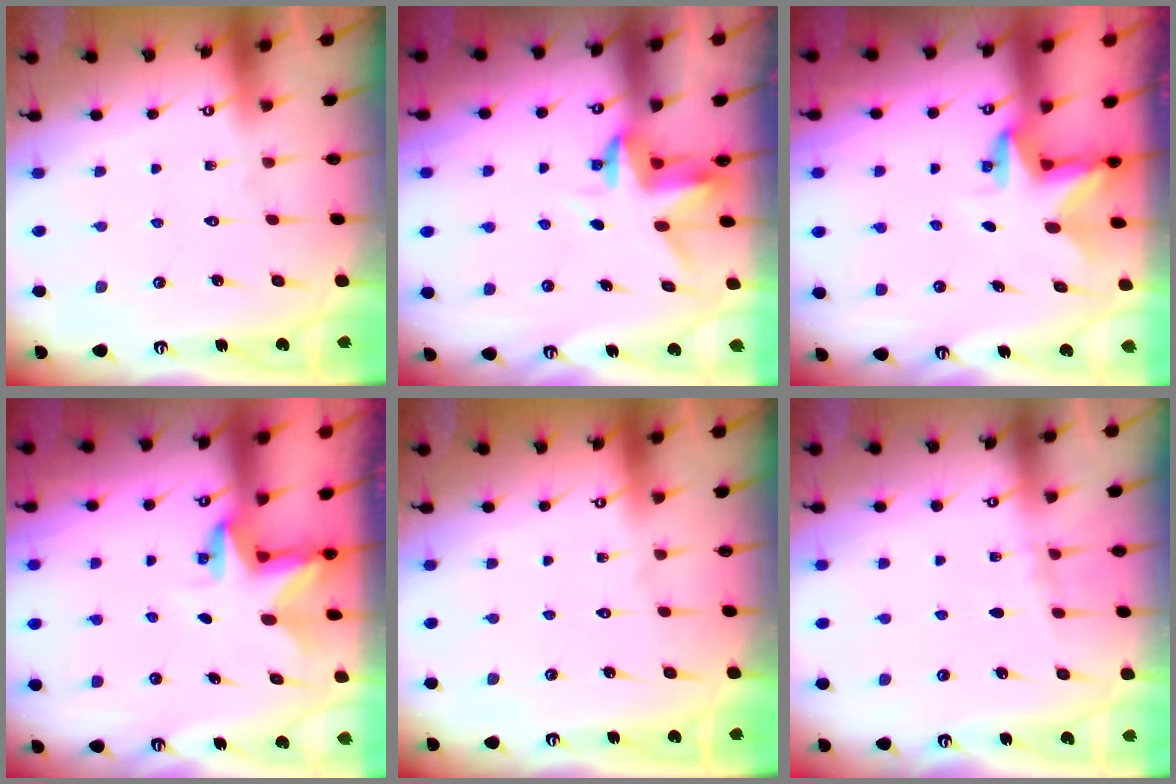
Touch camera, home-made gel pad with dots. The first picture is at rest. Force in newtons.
{"total": 3.5, "press": 3.5, "slide": 0.2}
{"total": 2.8, "press": 2.8, "slide": 0.2}
{"total": 2.8, "press": 2.8, "slide": 0.2}
{"total": 0.0}
{"total": 3.2, "press": 3.0, "slide": 1.0}